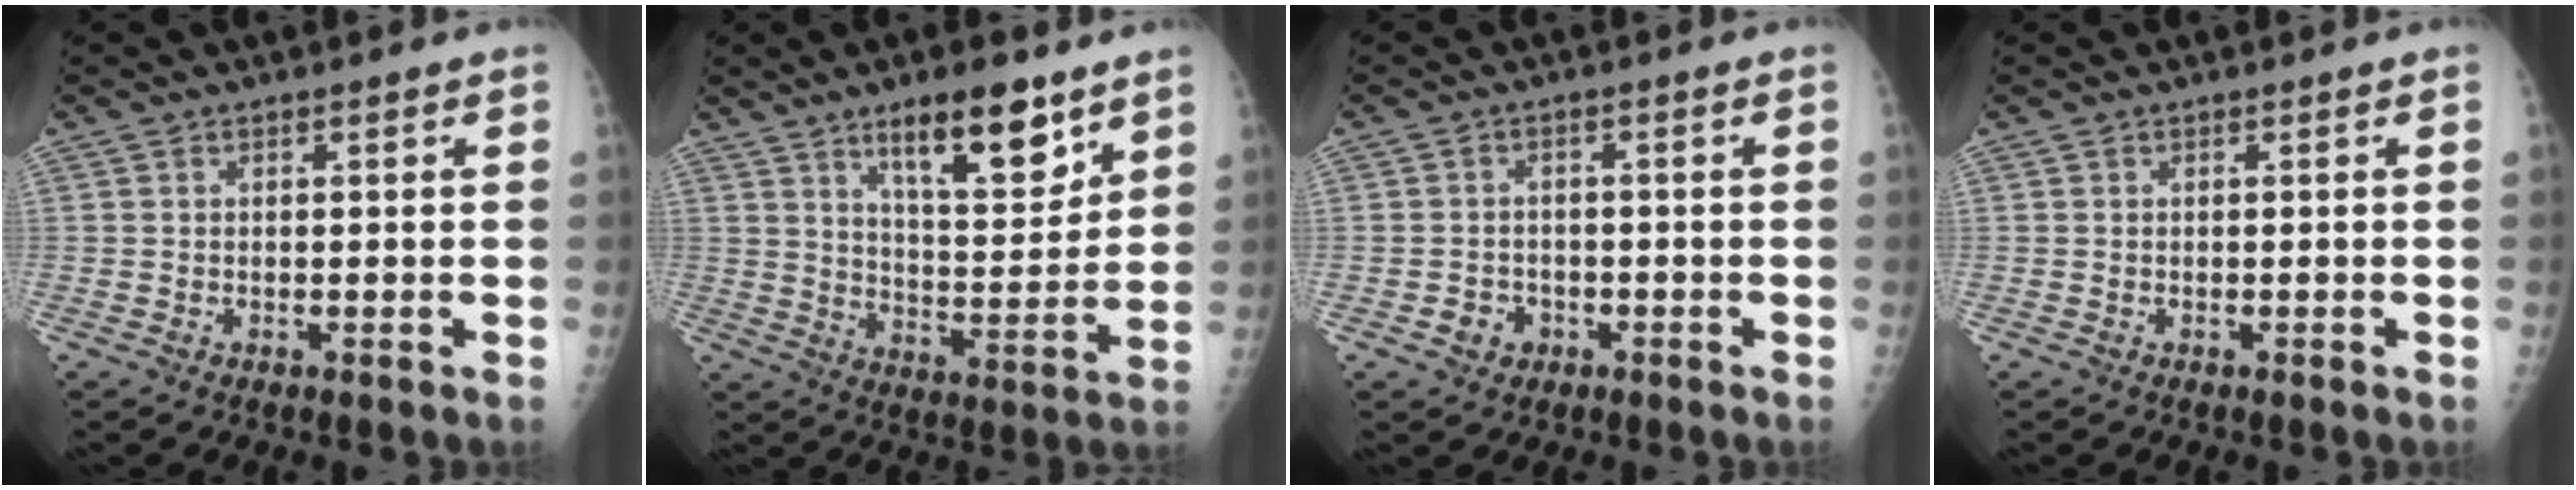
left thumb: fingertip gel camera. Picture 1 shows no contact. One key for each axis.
{"total": 13.8, "fx": 8.6, "fy": 4.5, "fz": 9.8, "tx": -0.124, "ty": -0.057, "tz": 0.142}
{"total": 3.3, "fx": -1.4, "fy": 2.8, "fz": 0.9, "tx": 0.002, "ty": 0.011, "tz": -0.020}
{"total": 0.0}